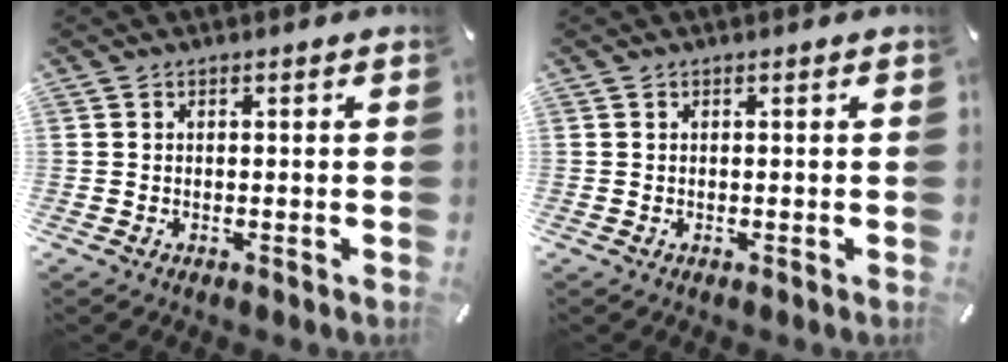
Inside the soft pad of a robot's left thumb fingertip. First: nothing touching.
{"total": 0.0}